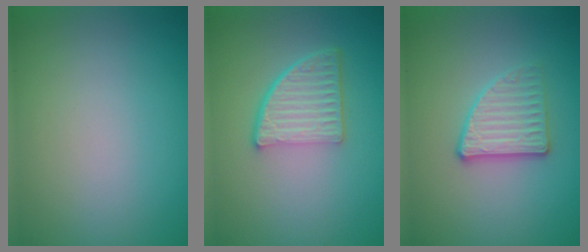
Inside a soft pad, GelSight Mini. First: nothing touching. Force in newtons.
{"total": 4.8, "press": 3.3, "slide": 3.6}
{"total": 2.8, "press": 2.7, "slide": 0.7}